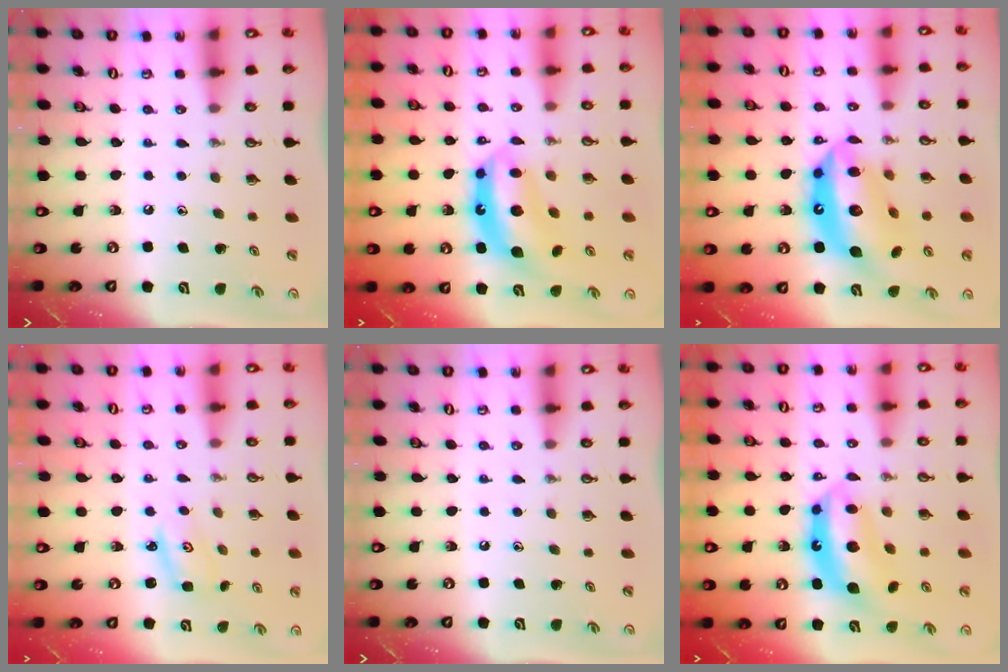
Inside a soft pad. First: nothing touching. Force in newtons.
{"total": 11.5, "press": 11.4, "slide": 1.4}
{"total": 18.8, "press": 18.7, "slide": 1.5}
{"total": 3.2, "press": 3.2, "slide": 0.1}
{"total": 0.0}
{"total": 11.5, "press": 11.4, "slide": 1.4}